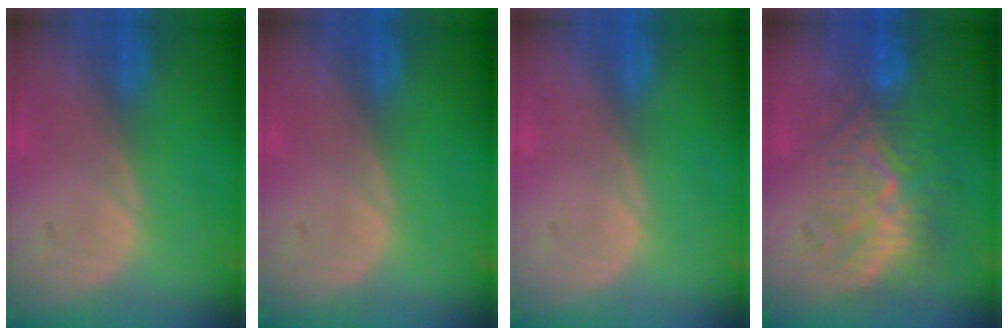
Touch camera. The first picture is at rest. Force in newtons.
{"total": 0.0}
{"total": 0.6, "press": 0.1, "slide": 0.6}
{"total": 9.0, "press": 8.6, "slide": 2.4}